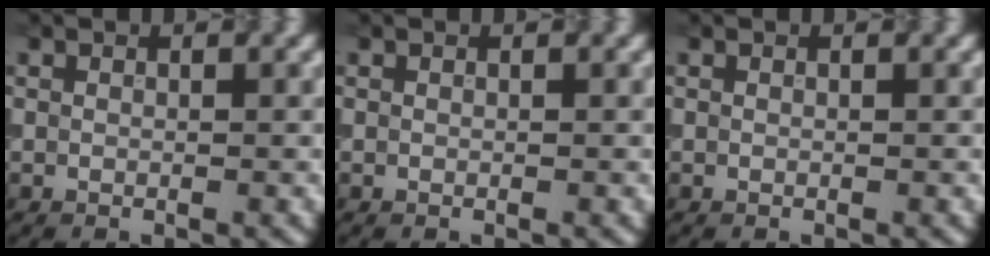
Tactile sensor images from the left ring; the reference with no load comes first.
{"total": 0.0}
{"total": 0.0}